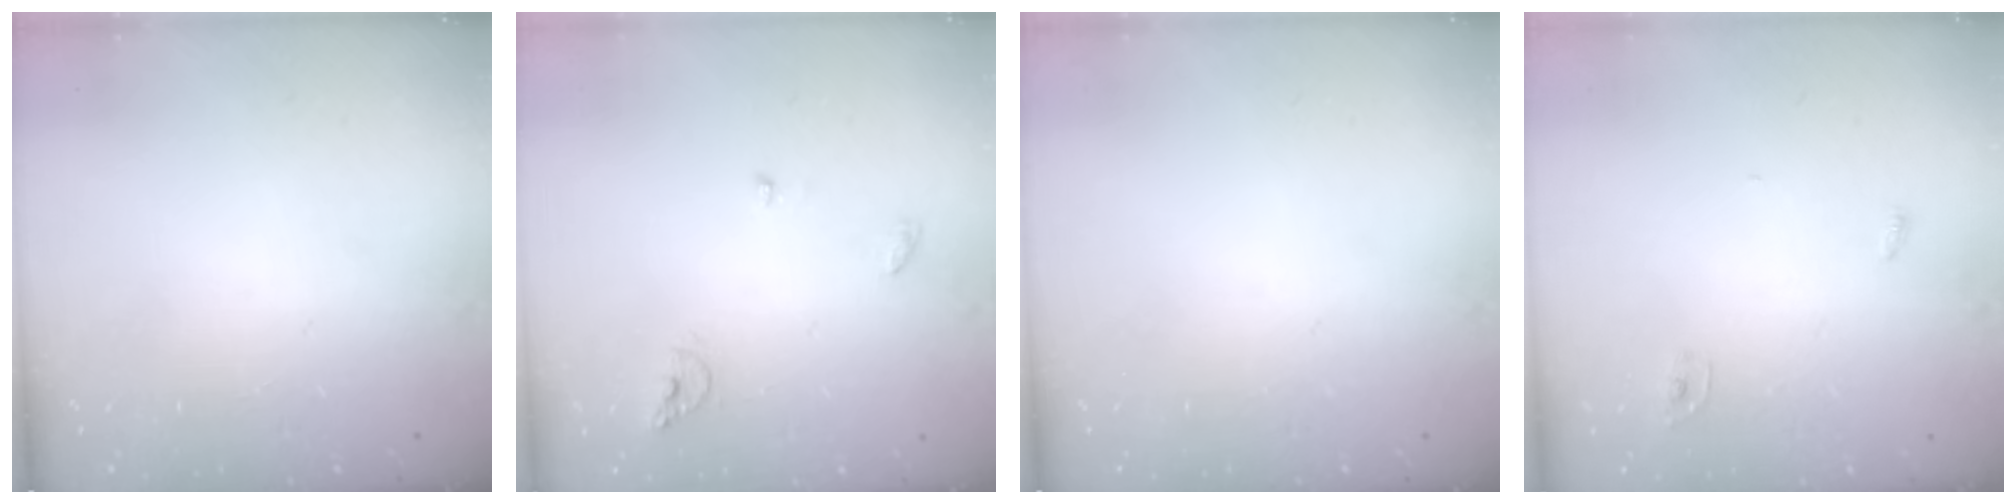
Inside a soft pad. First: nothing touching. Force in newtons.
{"total": 5.7, "press": 5.7, "slide": 0.5}
{"total": 0.0}
{"total": 2.4, "press": 2.4, "slide": 0.2}